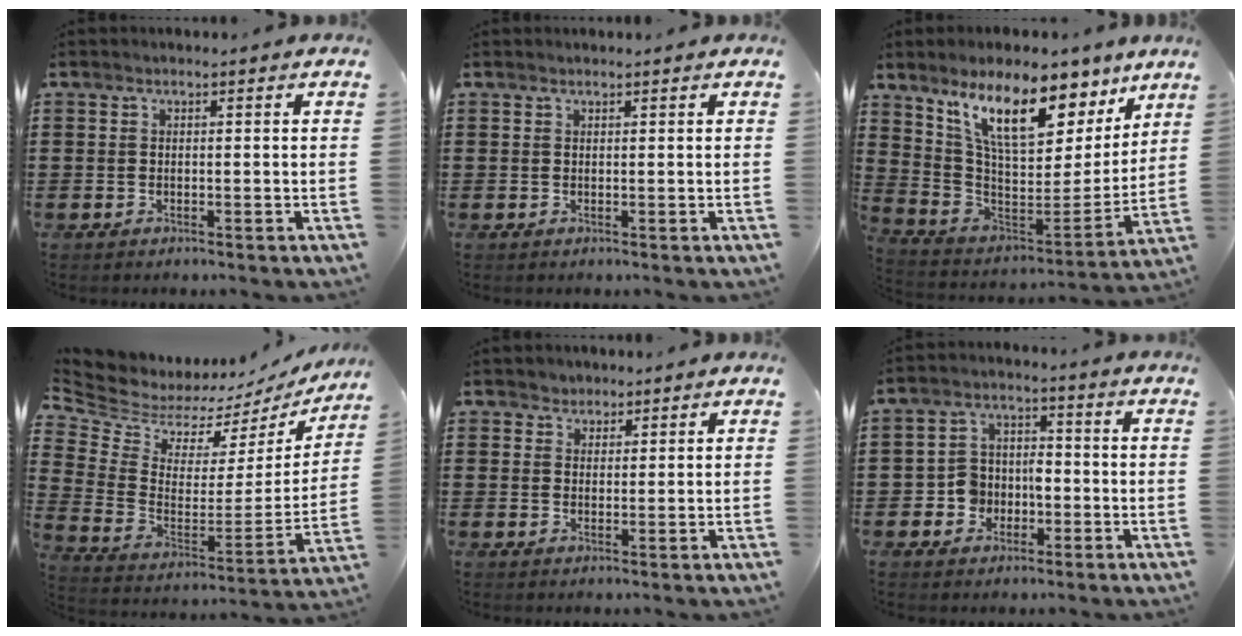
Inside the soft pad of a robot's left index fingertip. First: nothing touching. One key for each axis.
{"total": 0.5, "fx": 0.5, "fy": 0.0, "fz": 0.1, "tx": -0.003, "ty": 0.000, "tz": 0.010}
{"total": 13.4, "fx": 9.1, "fy": 4.9, "fz": 8.6, "tx": -0.185, "ty": -0.039, "tz": 0.160}
{"total": 5.1, "fx": 4.4, "fy": 2.3, "fz": 1.3, "tx": -0.058, "ty": -0.050, "tz": 0.074}
{"total": 2.2, "fx": 1.7, "fy": 1.4, "fz": -0.2, "tx": -0.005, "ty": 0.008, "tz": 0.032}
{"total": 4.8, "fx": -1.9, "fy": 4.1, "fz": 1.9, "tx": -0.044, "ty": 0.012, "tz": -0.037}